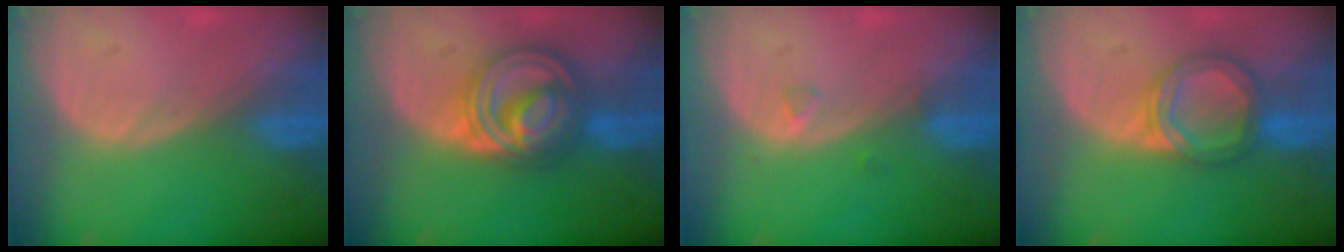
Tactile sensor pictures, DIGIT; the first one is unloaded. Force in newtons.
{"total": 9.2, "press": 9.2, "slide": 0.7}
{"total": 1.0, "press": 1.0, "slide": 0.2}
{"total": 6.3, "press": 5.8, "slide": 2.6}